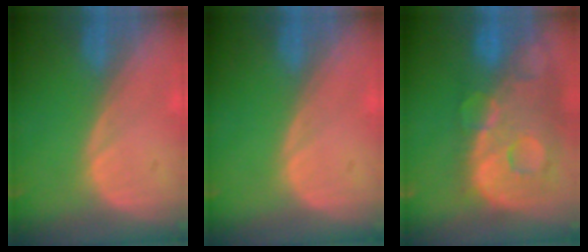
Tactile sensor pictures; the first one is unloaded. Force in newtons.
{"total": 0.0}
{"total": 13.7, "press": 11.2, "slide": 8.0}